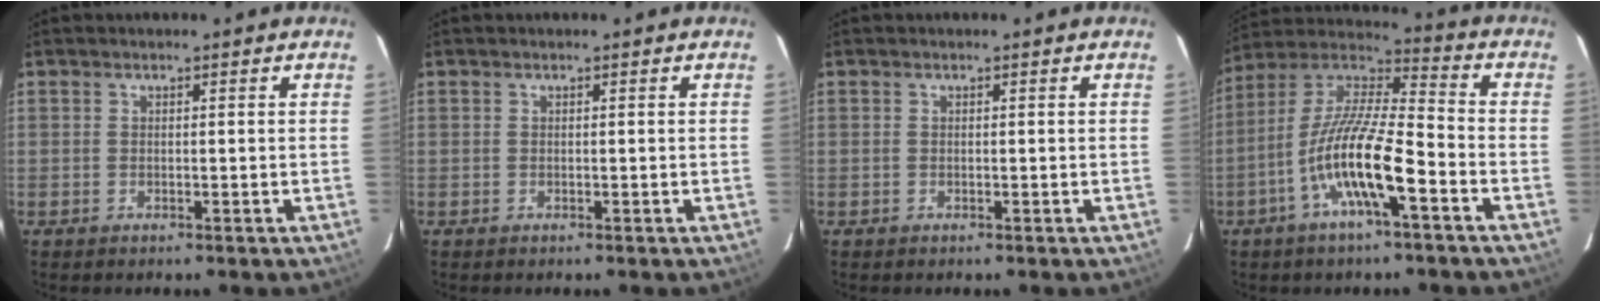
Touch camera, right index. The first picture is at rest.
{"total": 0.0}
{"total": 0.0}
{"total": 15.2, "force": [-6.4, 2.7, 13.5], "torque": [-0.260, -0.005, -0.129]}